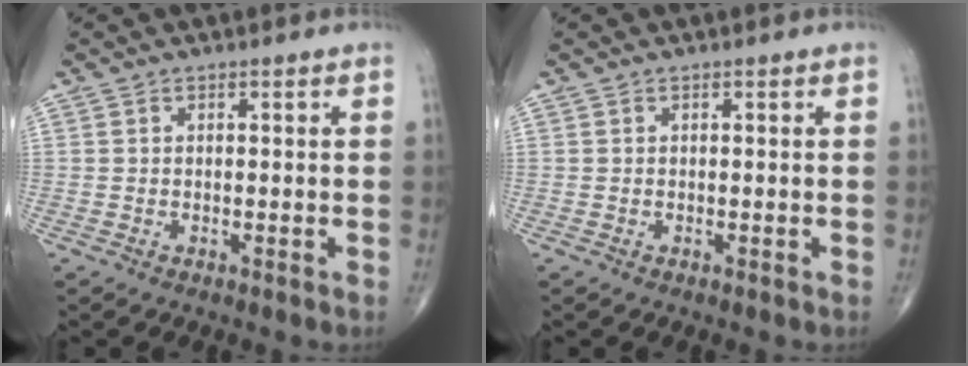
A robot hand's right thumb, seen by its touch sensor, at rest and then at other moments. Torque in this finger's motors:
{"motor_torque": [0.01, 0.00, 0.00, 0.00, 0.00]}